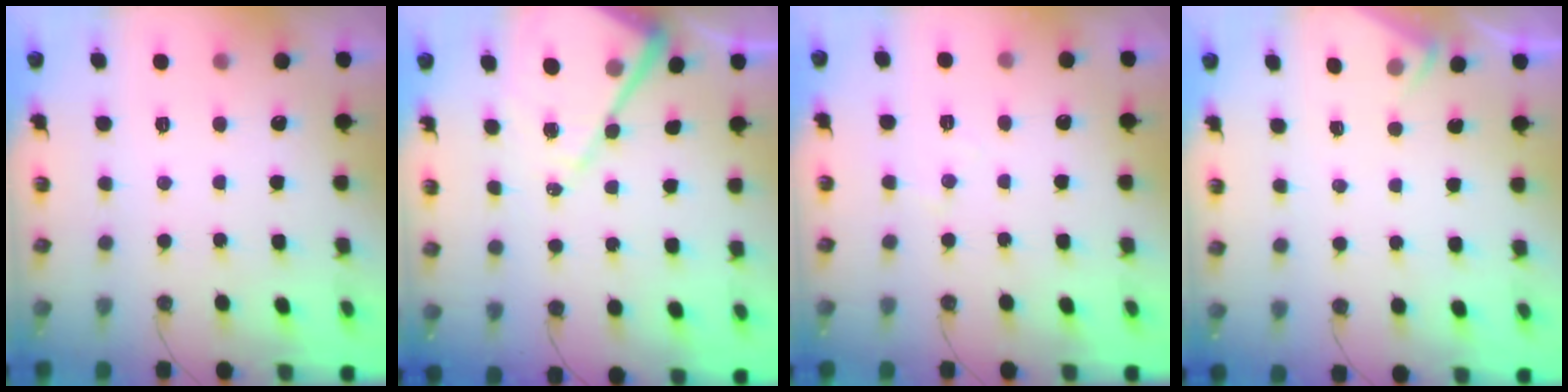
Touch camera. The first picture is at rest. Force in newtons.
{"total": 11.9, "press": 11.8, "slide": 1.0}
{"total": 3.8, "press": 3.7, "slide": 0.6}
{"total": 3.4, "press": 3.3, "slide": 0.5}